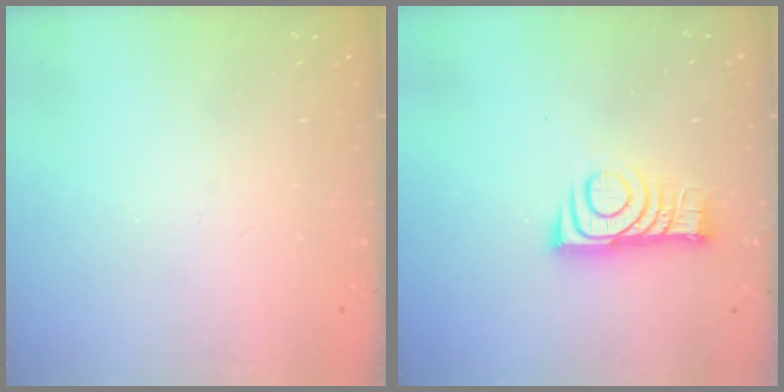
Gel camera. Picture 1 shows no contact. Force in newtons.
{"total": 9.3, "press": 9.3, "slide": 0.7}